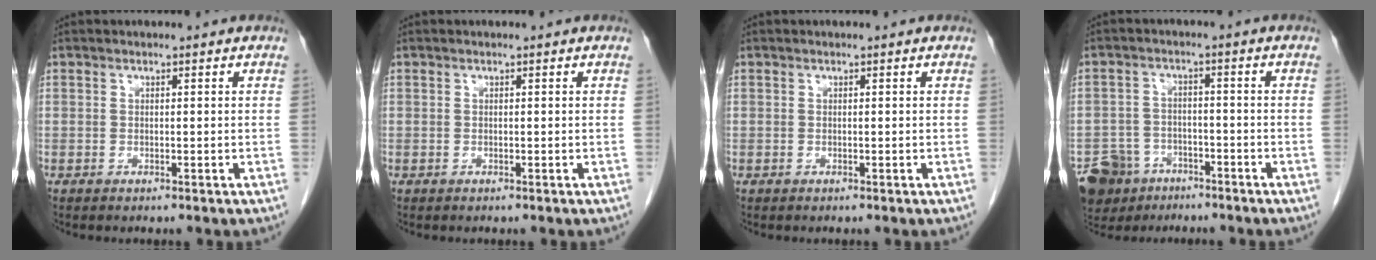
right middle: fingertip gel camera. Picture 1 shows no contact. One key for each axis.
{"total": 0.0}
{"total": 0.0}
{"total": 8.1, "fx": -5.7, "fy": 5.5, "fz": 1.6, "tx": -0.040, "ty": 0.001, "tz": -0.093}